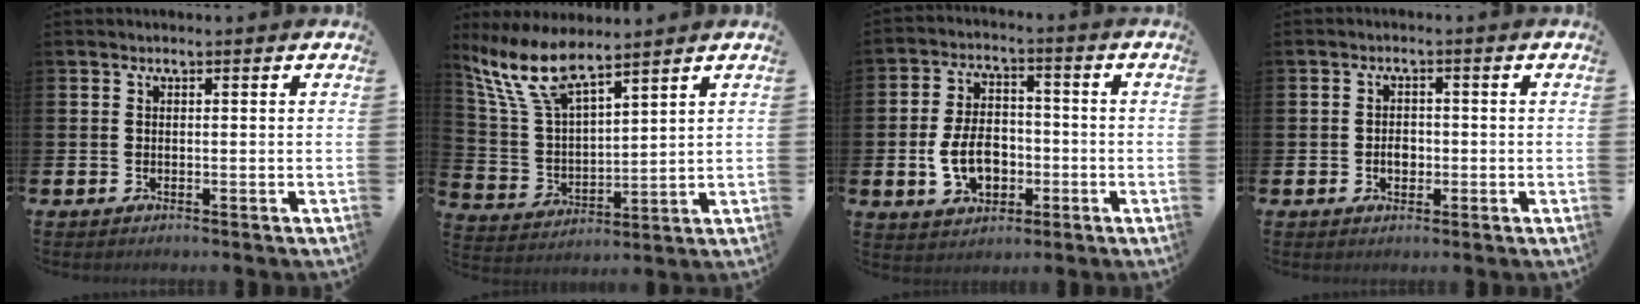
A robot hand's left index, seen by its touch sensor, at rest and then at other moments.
{"total": 9.4, "force": [7.8, 2.4, 4.7], "torque": [-0.123, -0.025, 0.142]}
{"total": 7.2, "force": [-1.8, 5.0, 4.9], "torque": [-0.093, 0.007, -0.037]}
{"total": 2.1, "force": [-0.3, 1.6, 1.4], "torque": [-0.006, -0.003, -0.012]}